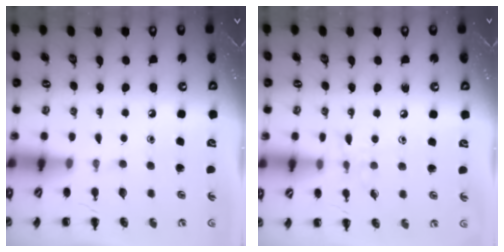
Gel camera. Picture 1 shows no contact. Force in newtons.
{"total": 6.1, "press": 5.7, "slide": 2.1}